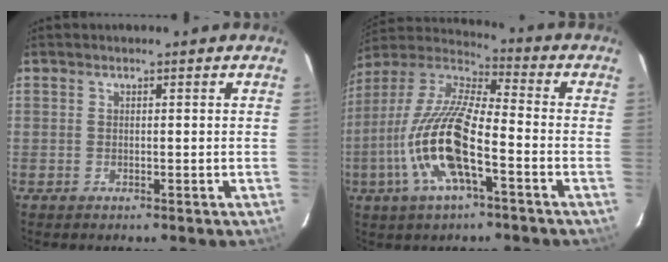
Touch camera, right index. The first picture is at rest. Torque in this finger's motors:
{"motor_torque": [2.14, 0.00, 1.05, 0.19]}